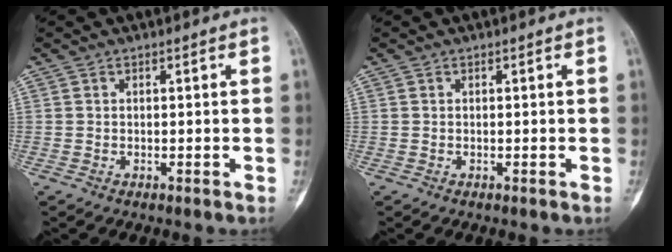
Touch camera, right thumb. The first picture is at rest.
{"total": 0.0}